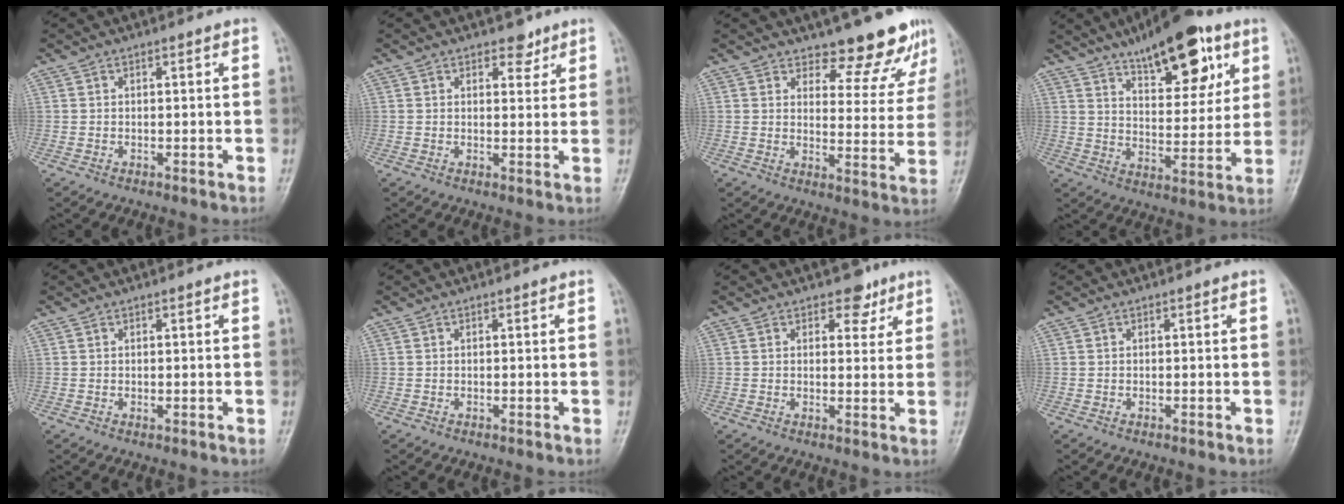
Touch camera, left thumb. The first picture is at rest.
{"total": 3.1, "force": [2.3, 1.7, 1.2], "torque": [0.002, -0.015, 0.034]}
{"total": 10.9, "force": [8.7, 4.0, 5.2], "torque": [-0.028, -0.068, 0.119]}
{"total": 18.2, "force": [10.6, 7.3, 12.9], "torque": [-0.142, -0.041, 0.165]}
{"total": 0.6, "force": [0.2, 0.3, 0.5], "torque": [-0.005, -0.002, 0.005]}
{"total": 0.0}
{"total": 3.5, "force": [2.5, 2.1, 1.3], "torque": [0.004, -0.014, 0.035]}
{"total": 0.0}